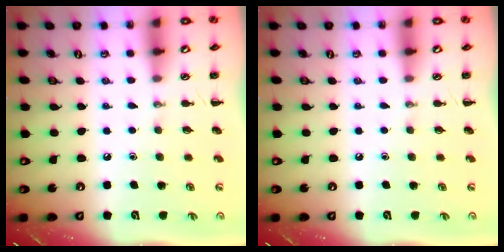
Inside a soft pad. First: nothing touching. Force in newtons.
{"total": 0.0}